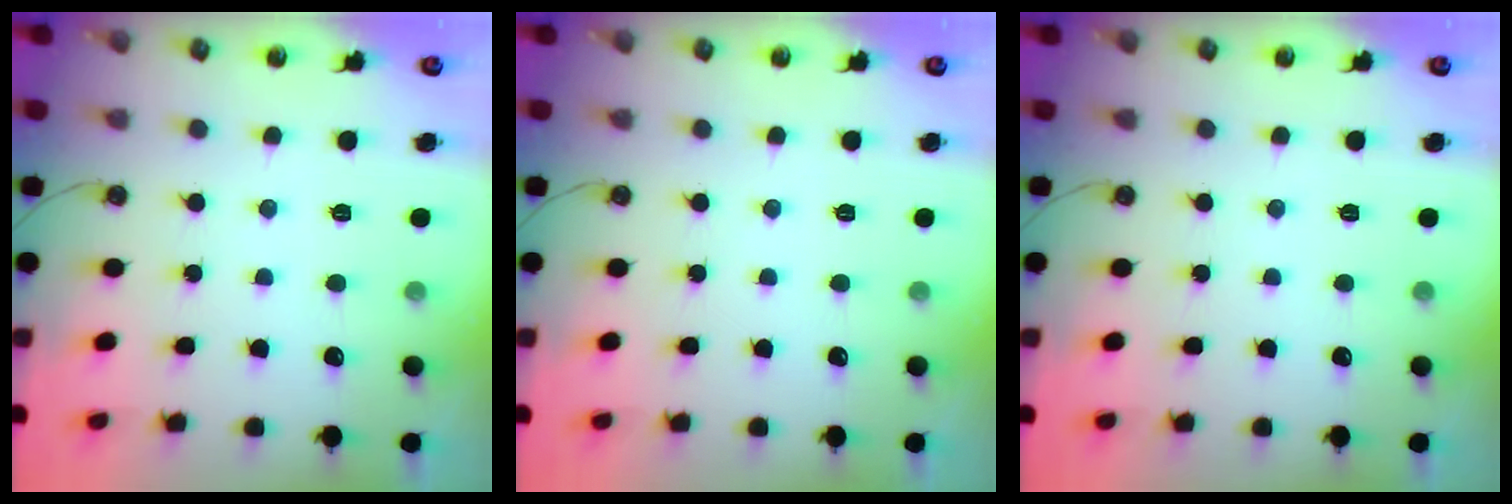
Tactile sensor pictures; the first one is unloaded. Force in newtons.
{"total": 0.0}
{"total": 0.0}